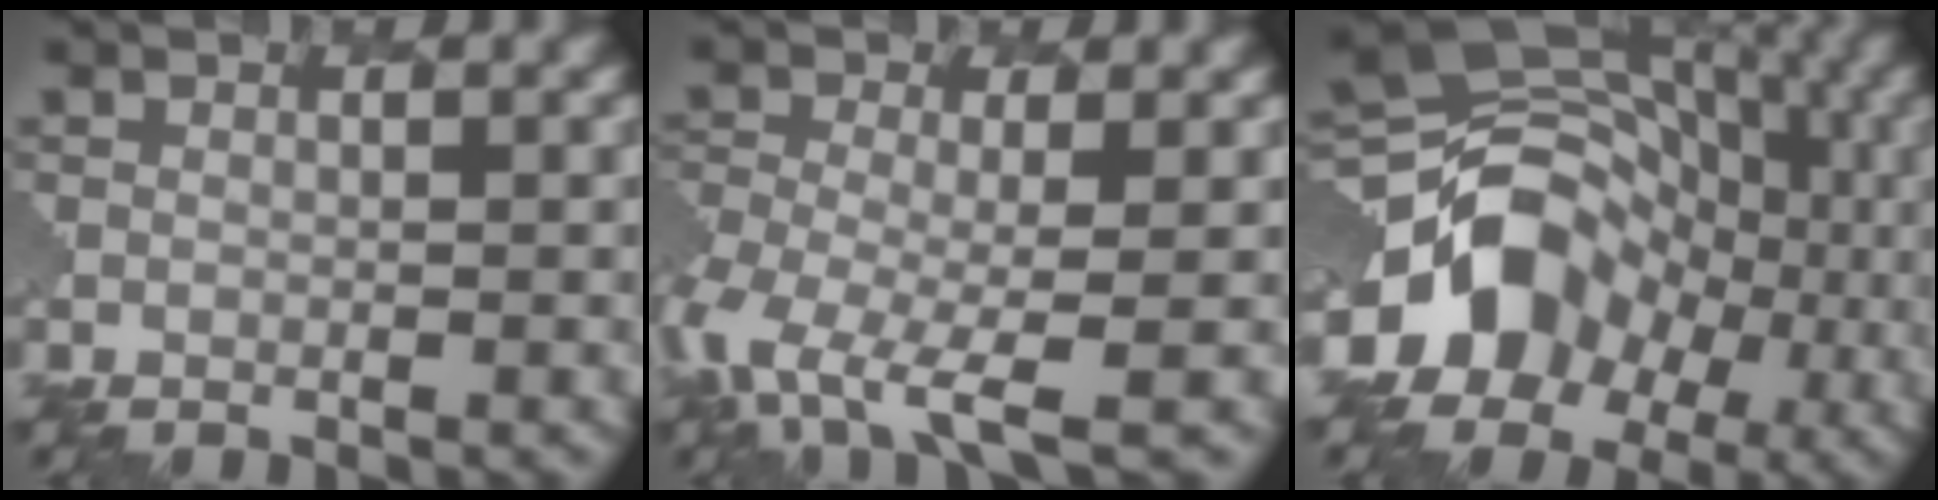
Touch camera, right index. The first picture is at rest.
{"total": 6.1, "force": [-2.8, 2.4, 4.8], "torque": [-0.100, -0.009, -0.067]}
{"total": 12.2, "force": [-4.0, 10.1, 5.6], "torque": [-0.083, 0.003, -0.083]}